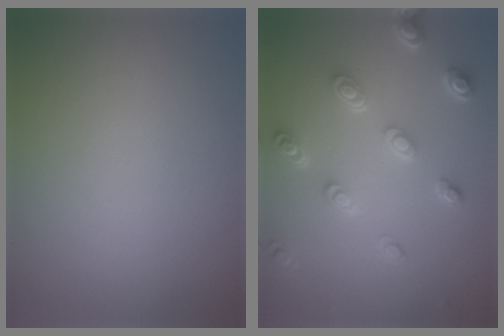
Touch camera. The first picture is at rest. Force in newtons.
{"total": 4.5, "press": 3.4, "slide": 3.0}